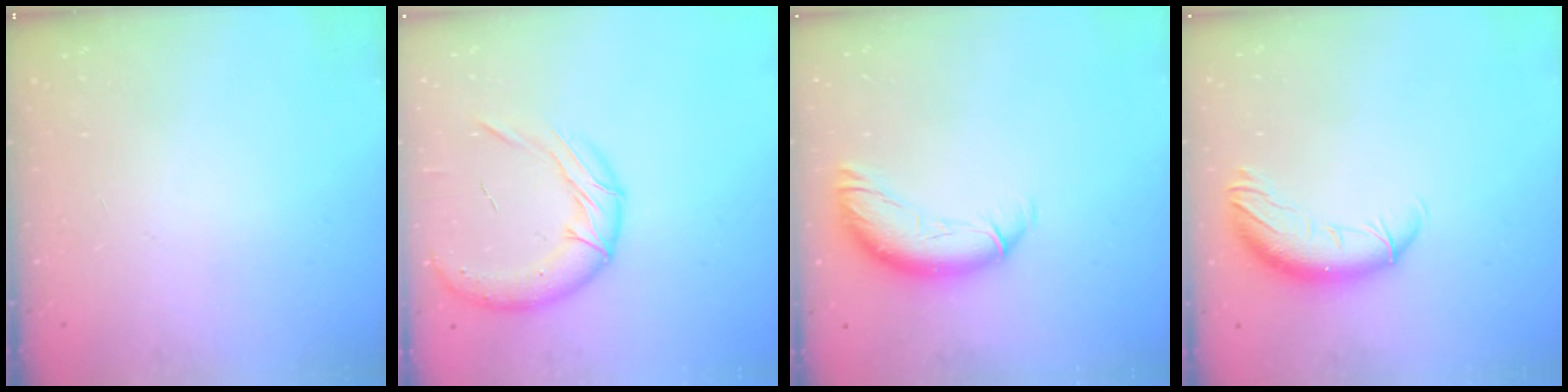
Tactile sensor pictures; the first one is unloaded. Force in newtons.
{"total": 16.1, "press": 15.9, "slide": 2.5}
{"total": 12.6, "press": 12.4, "slide": 1.8}
{"total": 11.2, "press": 11.1, "slide": 1.7}